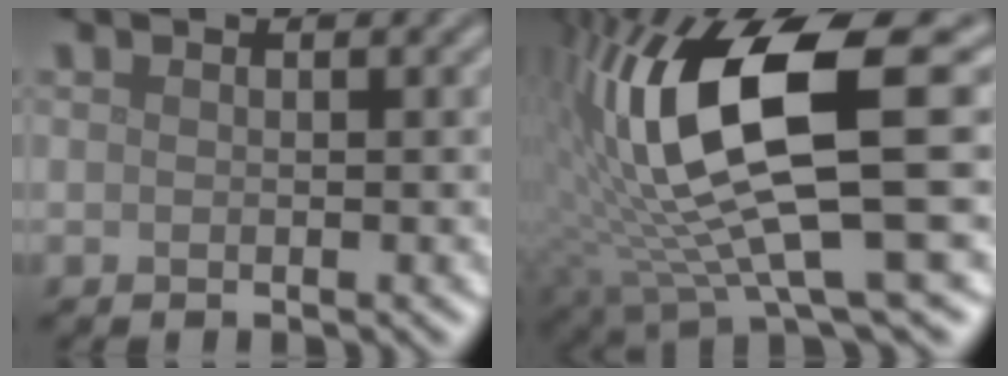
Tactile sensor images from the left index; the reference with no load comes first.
{"total": 14.9, "force": [1.7, 4.6, 14.1], "torque": [-0.274, -0.009, 0.039]}